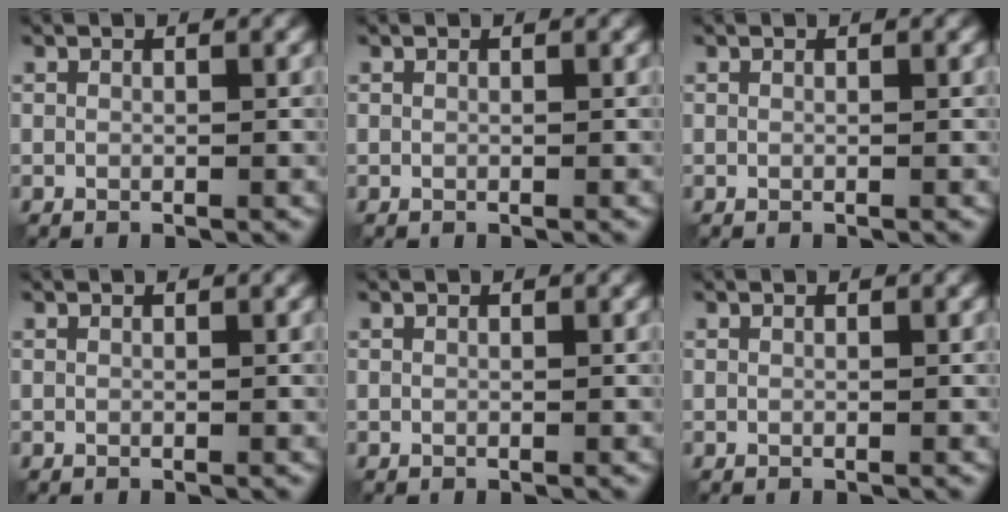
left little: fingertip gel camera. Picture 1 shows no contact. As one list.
[{"total": 0.0}, {"total": 0.0}, {"total": 0.0}, {"total": 0.0}, {"total": 0.0}]